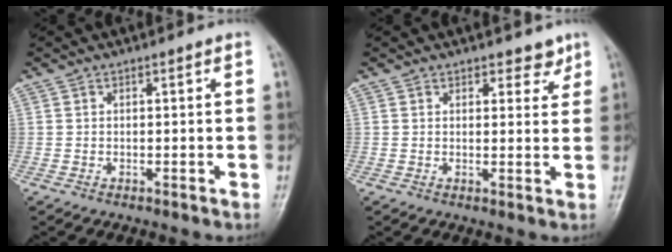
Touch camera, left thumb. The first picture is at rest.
{"total": 3.3, "force": [2.4, 1.8, 1.2], "torque": [0.010, -0.015, 0.032]}